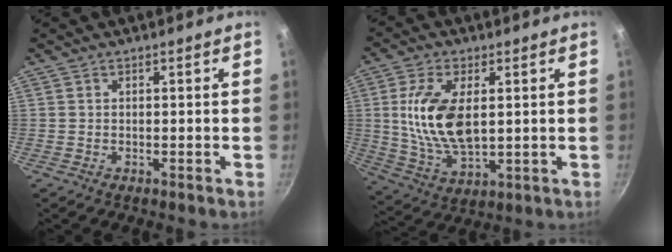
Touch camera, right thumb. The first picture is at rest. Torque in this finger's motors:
{"motor_torque": [-0.22, 0.62, 1.65, 0.11, 0.21]}